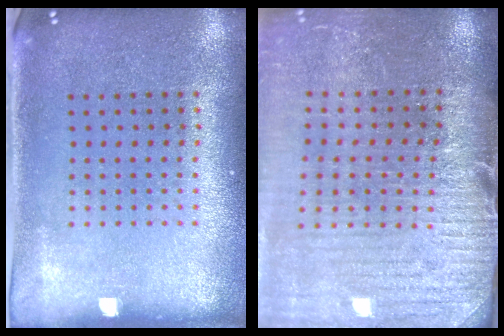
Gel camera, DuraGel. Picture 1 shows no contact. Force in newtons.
{"total": 3.5, "press": 3.1, "slide": 1.6}